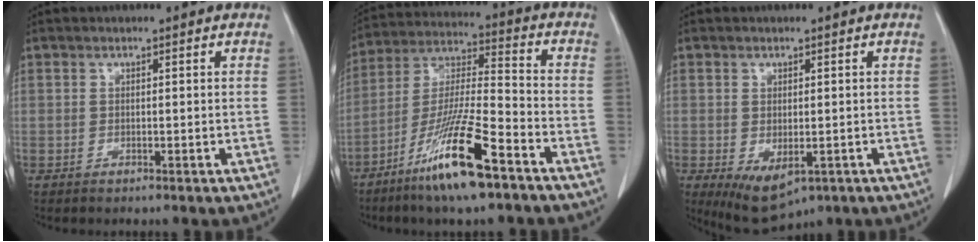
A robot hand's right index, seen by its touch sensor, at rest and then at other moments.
{"total": 15.4, "force": [-9.2, 1.1, 12.3], "torque": [-0.245, -0.029, -0.170]}
{"total": 6.9, "force": [-3.0, 3.5, 5.2], "torque": [-0.079, -0.019, -0.033]}